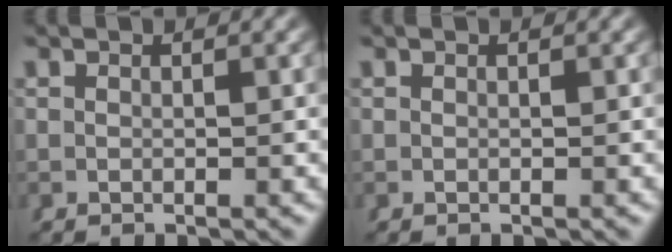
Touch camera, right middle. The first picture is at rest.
{"total": 0.0}